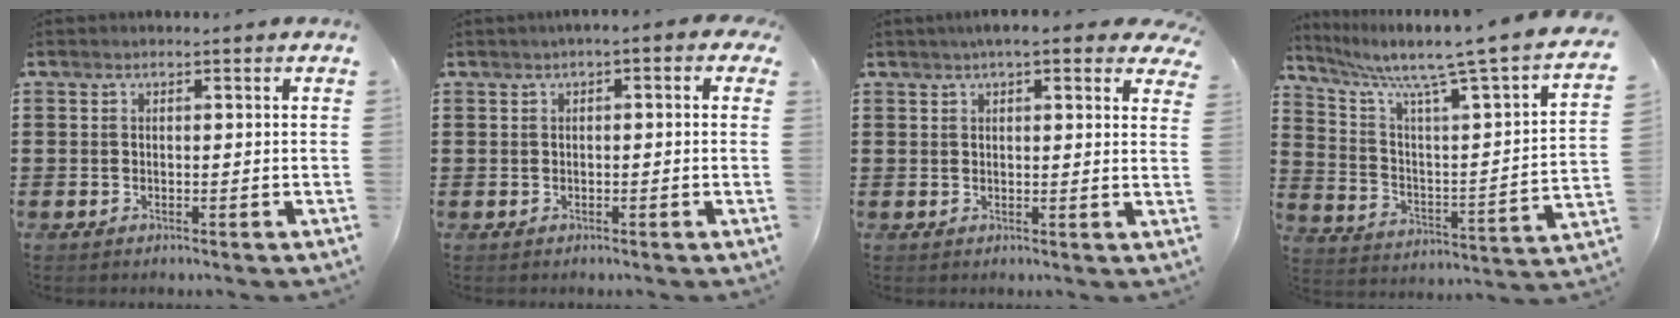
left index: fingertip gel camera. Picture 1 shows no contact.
{"total": 1.3, "force": [-0.4, 0.4, 1.1], "torque": [-0.021, 0.001, -0.009]}
{"total": 3.9, "force": [3.0, 0.5, 2.4], "torque": [-0.057, 0.003, 0.054]}
{"total": 7.4, "force": [6.1, -0.1, 4.3], "torque": [-0.104, -0.055, 0.089]}